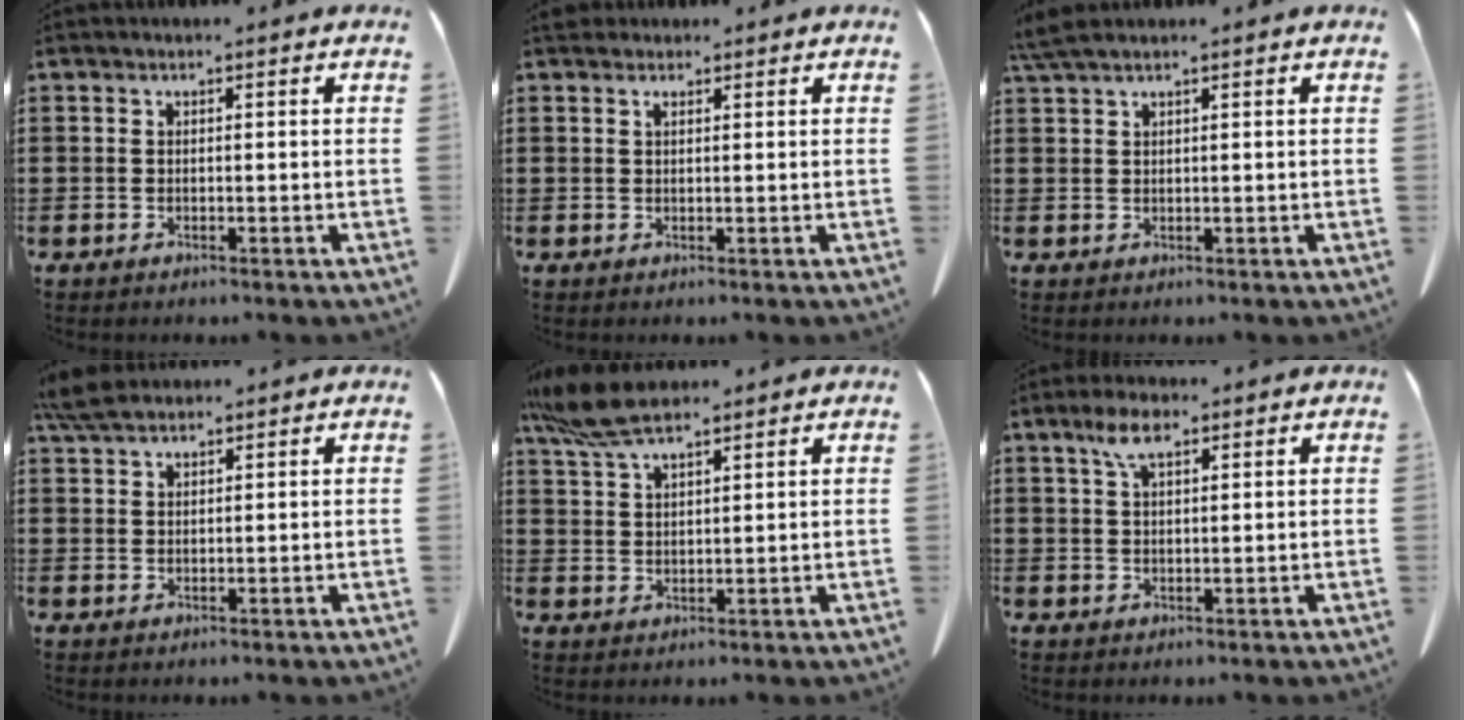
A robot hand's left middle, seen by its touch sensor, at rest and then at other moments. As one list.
[{"total": 1.1, "force": [0.8, 0.4, 0.5], "torque": [-0.006, -0.001, 0.014]}, {"total": 2.2, "force": [1.7, 0.1, 1.3], "torque": [-0.030, 0.000, 0.032]}, {"total": 4.1, "force": [3.5, 1.0, 2.0], "torque": [-0.048, 0.001, 0.066]}, {"total": 7.5, "force": [5.9, 1.9, 4.3], "torque": [-0.106, -0.007, 0.108]}, {"total": 4.6, "force": [2.6, 1.7, 3.4], "torque": [-0.074, 0.008, 0.045]}]